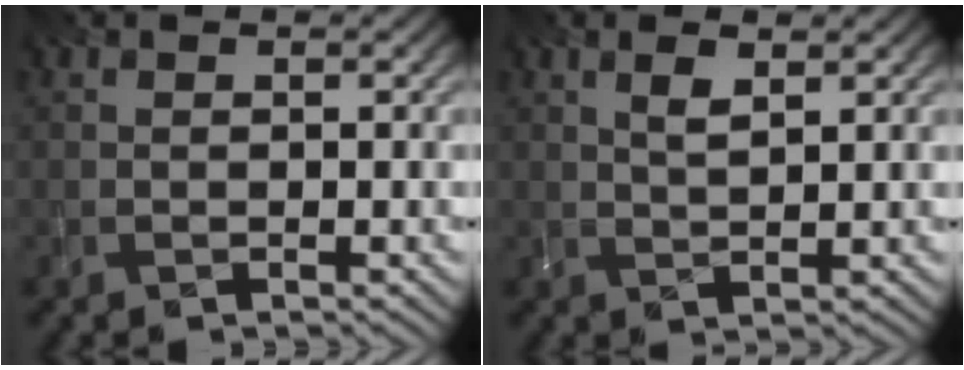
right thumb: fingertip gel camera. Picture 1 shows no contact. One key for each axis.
{"total": 2.4, "fx": 1.3, "fy": 0.6, "fz": 2.0, "tx": -0.044, "ty": -0.002, "tz": 0.028}